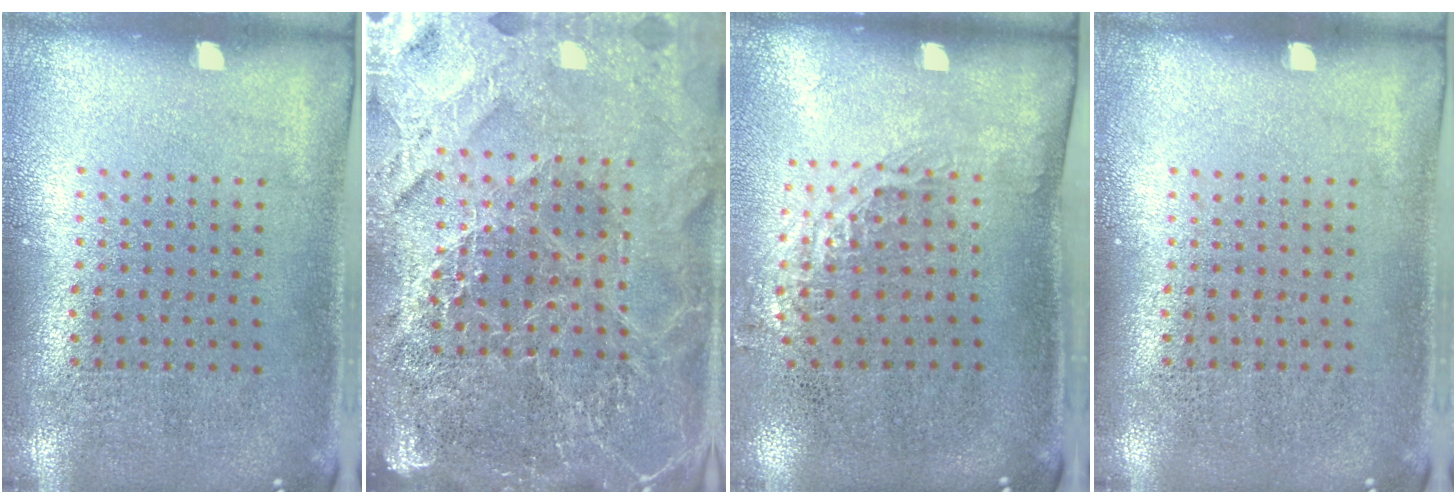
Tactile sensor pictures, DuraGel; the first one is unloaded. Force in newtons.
{"total": 5.1, "press": 4.6, "slide": 2.2}
{"total": 1.2, "press": 1.0, "slide": 0.8}
{"total": 0.0}